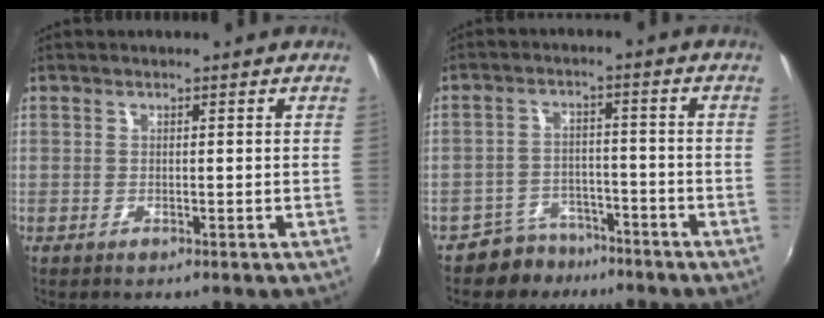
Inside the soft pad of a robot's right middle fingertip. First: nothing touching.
{"total": 6.1, "force": [-5.0, 3.5, 0.4], "torque": [-0.019, 0.017, -0.075]}